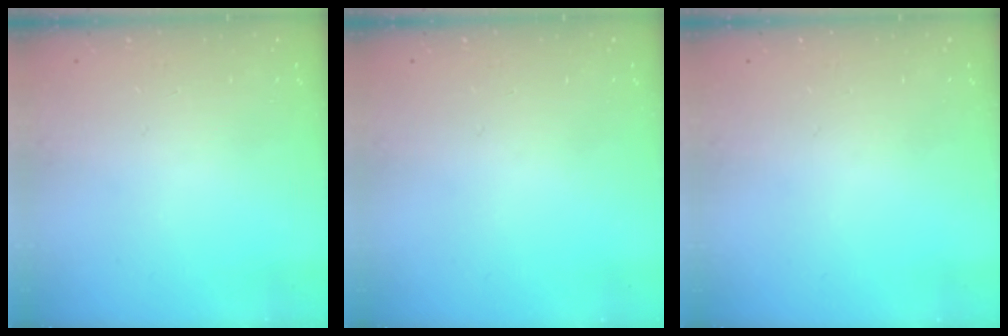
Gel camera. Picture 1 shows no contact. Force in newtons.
{"total": 0.0}
{"total": 0.0}